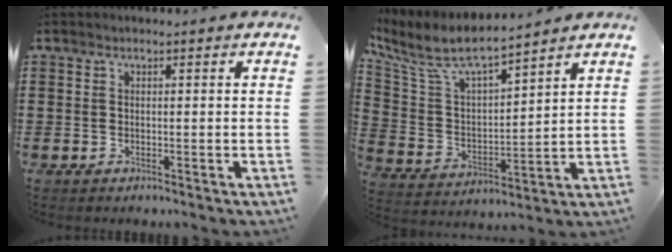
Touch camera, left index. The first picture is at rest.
{"total": 8.3, "force": [7.0, 1.9, 4.2], "torque": [-0.114, -0.037, 0.117]}